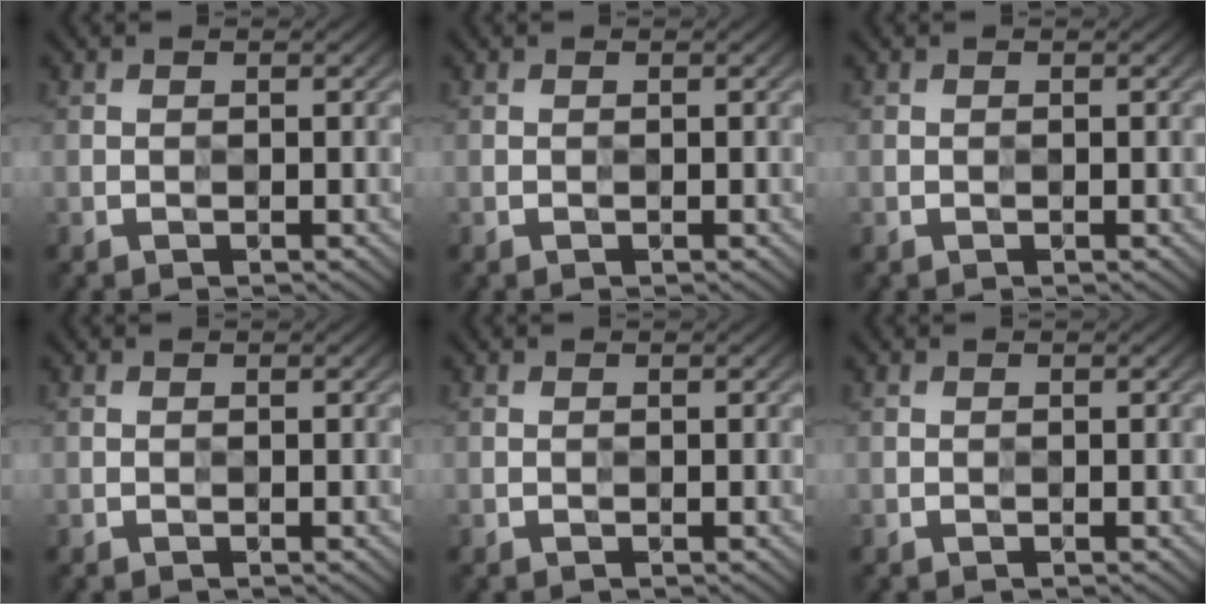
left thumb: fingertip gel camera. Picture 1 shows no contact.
{"total": 0.0}
{"total": 0.0}
{"total": 0.0}
{"total": 0.0}
{"total": 0.0}